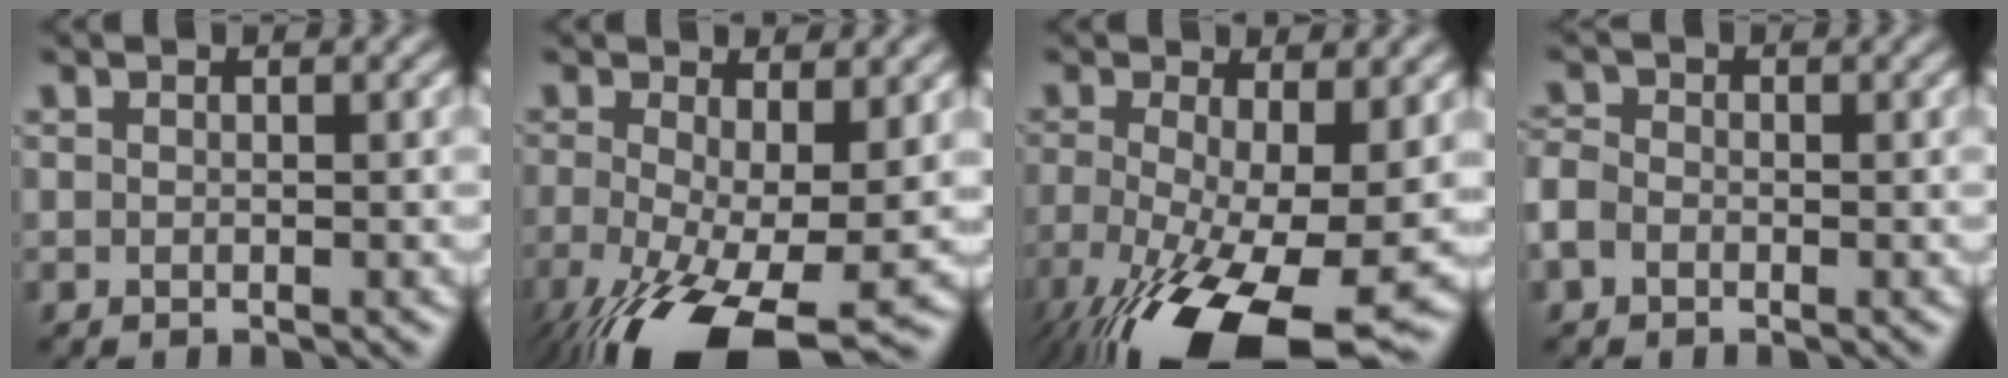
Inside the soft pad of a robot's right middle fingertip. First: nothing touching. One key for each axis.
{"total": 13.2, "fx": -5.0, "fy": 5.2, "fz": 11.1, "tx": -0.214, "ty": -0.044, "tz": -0.074}
{"total": 15.7, "fx": -6.1, "fy": 6.1, "fz": 13.2, "tx": -0.239, "ty": -0.047, "tz": -0.089}
{"total": 2.0, "fx": -0.9, "fy": 1.5, "fz": 1.0, "tx": -0.019, "ty": 0.002, "tz": -0.027}